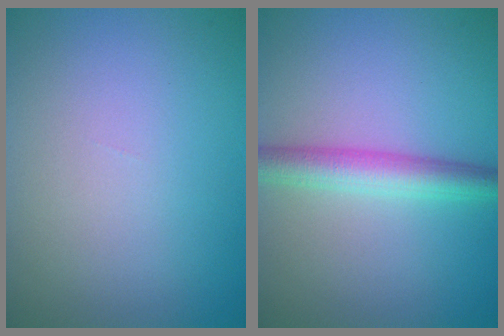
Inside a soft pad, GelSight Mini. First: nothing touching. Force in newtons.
{"total": 3.8, "press": 3.8, "slide": 0.1}